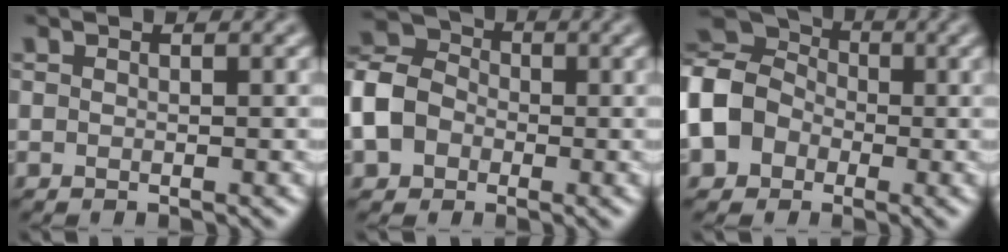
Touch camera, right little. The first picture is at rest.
{"total": 6.9, "force": [-2.0, 5.3, 4.0], "torque": [-0.102, 0.000, -0.053]}
{"total": 9.7, "force": [-1.7, 8.2, 4.9], "torque": [-0.114, 0.006, -0.066]}